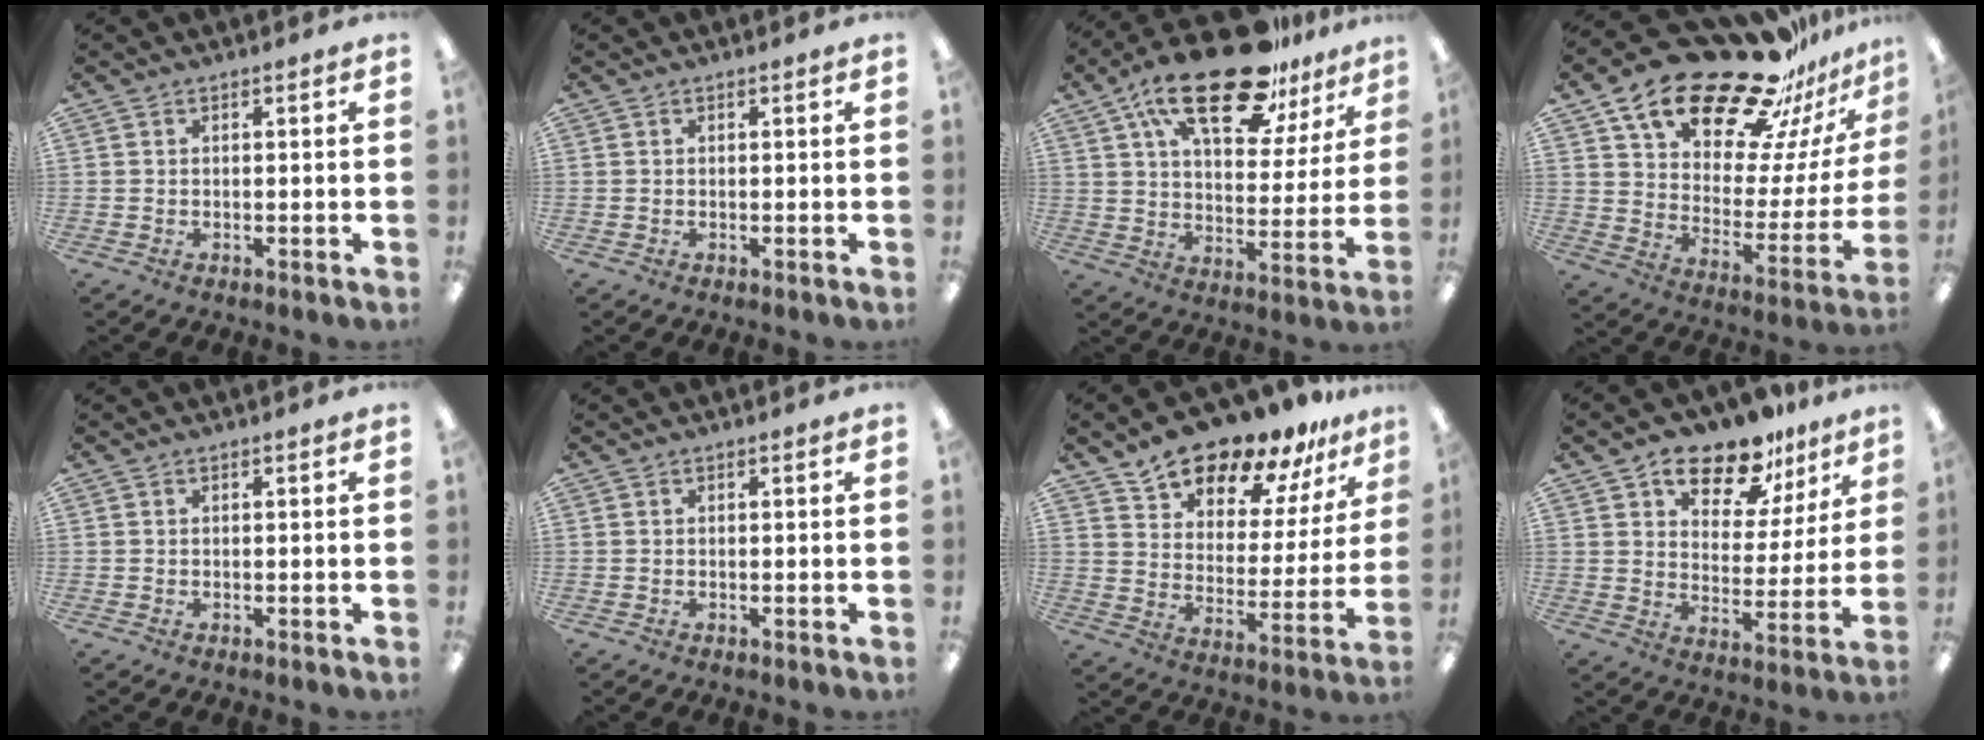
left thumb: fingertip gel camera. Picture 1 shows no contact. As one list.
[{"total": 0.0}, {"total": 22.7, "force": [15.5, 8.8, 14.0], "torque": [-0.237, -0.080, 0.263]}, {"total": 24.8, "force": [19.2, 10.1, 12.1], "torque": [-0.196, -0.129, 0.331]}, {"total": 0.0}, {"total": 0.0}, {"total": 15.4, "force": [13.8, 5.5, 4.0], "torque": [-0.081, -0.112, 0.248]}, {"total": 13.9, "force": [10.8, 6.7, 5.8], "torque": [-0.092, -0.070, 0.192]}]